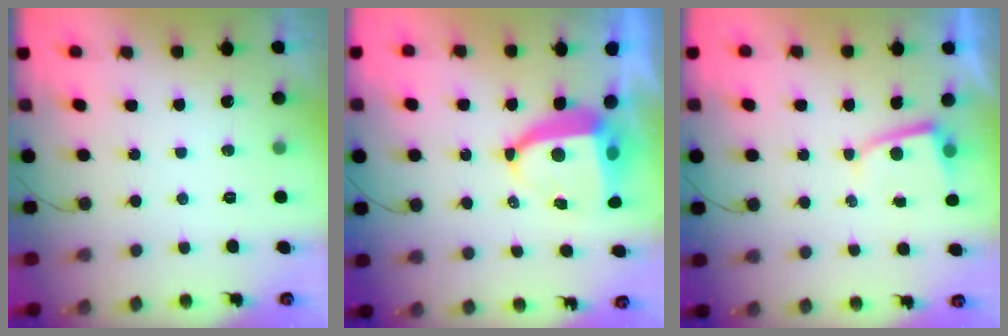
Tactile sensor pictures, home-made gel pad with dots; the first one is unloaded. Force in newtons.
{"total": 8.7, "press": 8.6, "slide": 1.1}
{"total": 2.6, "press": 2.6, "slide": 0.3}